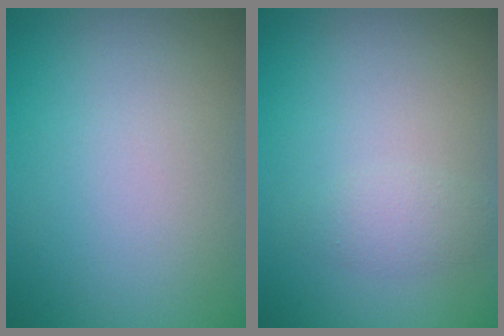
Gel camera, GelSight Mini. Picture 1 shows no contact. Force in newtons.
{"total": 1.5, "press": 1.5, "slide": 0.1}